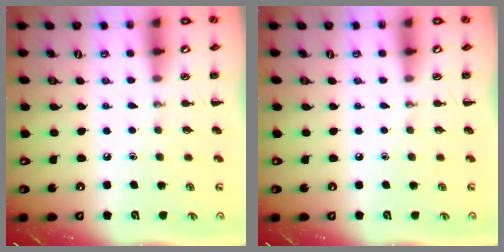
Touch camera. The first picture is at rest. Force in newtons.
{"total": 0.0}